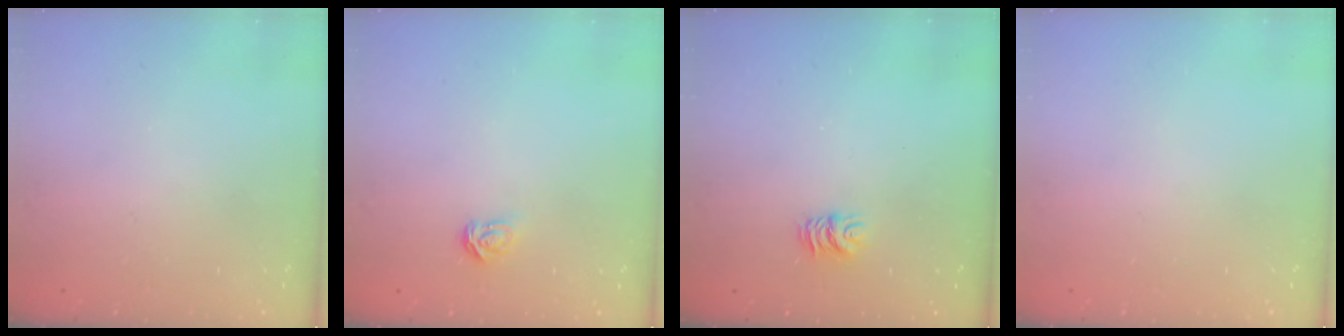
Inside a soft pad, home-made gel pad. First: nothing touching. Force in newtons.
{"total": 3.5, "press": 3.5, "slide": 0.5}
{"total": 5.3, "press": 5.3, "slide": 0.3}
{"total": 0.0}